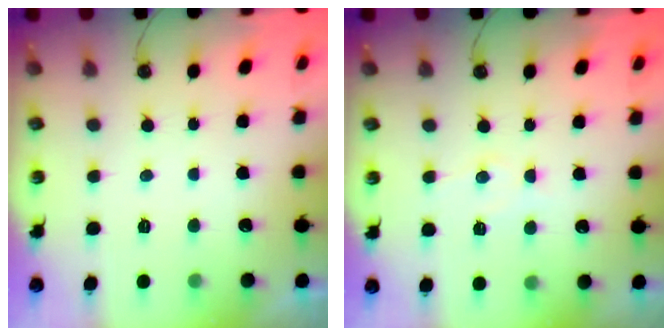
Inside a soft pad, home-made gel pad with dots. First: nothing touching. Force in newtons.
{"total": 6.4, "press": 6.4, "slide": 0.4}